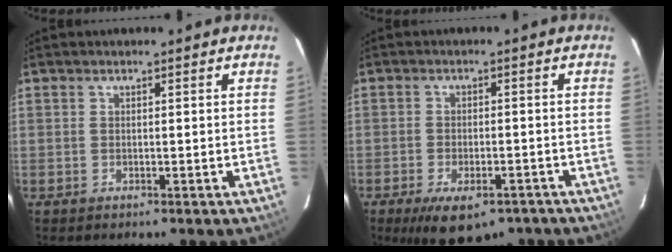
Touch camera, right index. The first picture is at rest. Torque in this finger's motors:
{"motor_torque": [1.00, -0.99, 0.45, 0.06]}